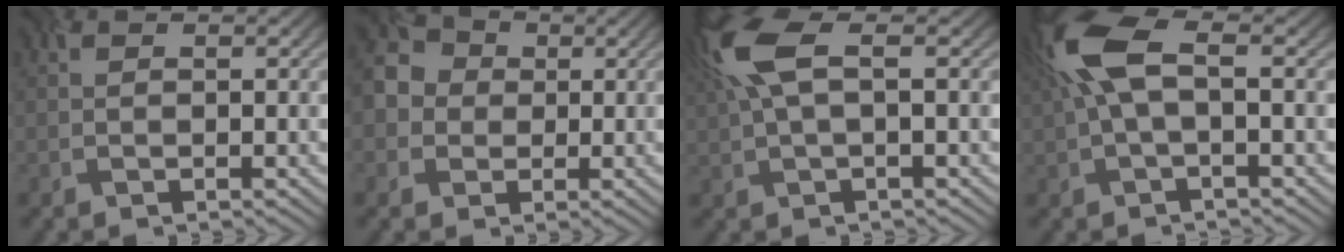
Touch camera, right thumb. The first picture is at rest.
{"total": 5.4, "force": [-0.3, 5.1, 1.8], "torque": [-0.051, 0.002, -0.020]}
{"total": 6.9, "force": [2.1, 2.3, 6.1], "torque": [-0.150, 0.014, 0.034]}
{"total": 7.8, "force": [1.6, 3.0, 7.0], "torque": [-0.160, 0.015, 0.021]}